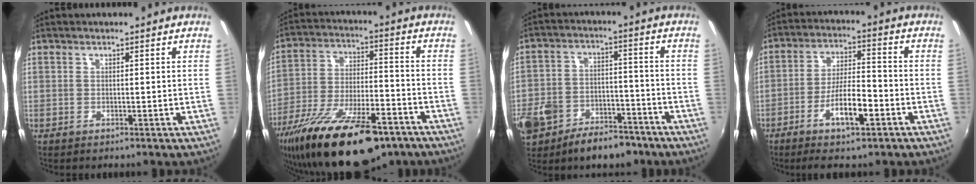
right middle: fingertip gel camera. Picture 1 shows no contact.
{"total": 24.1, "force": [-16.7, 8.2, 15.4], "torque": [-0.289, -0.043, -0.262]}
{"total": 17.1, "force": [-10.0, 10.6, 9.0], "torque": [-0.234, -0.006, -0.149]}
{"total": 8.9, "force": [-4.7, 1.7, 7.3], "torque": [-0.145, -0.001, -0.082]}